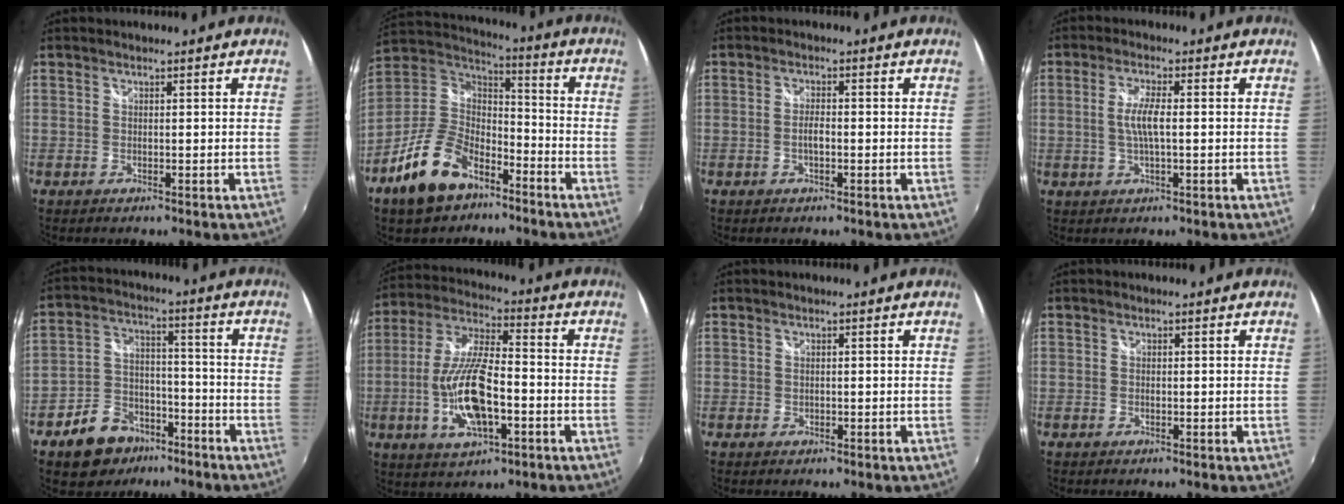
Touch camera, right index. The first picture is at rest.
{"total": 16.2, "force": [-9.6, 9.2, 9.3], "torque": [-0.203, 0.008, -0.166]}
{"total": 2.3, "force": [-0.6, 0.7, 2.1], "torque": [-0.040, 0.002, -0.013]}
{"total": 4.7, "force": [-0.1, 0.9, 4.6], "torque": [-0.089, -0.001, -0.001]}
{"total": 10.9, "force": [-7.3, 7.2, 3.8], "torque": [-0.094, 0.026, -0.110]}
{"total": 15.1, "force": [-4.1, 5.6, 13.4], "torque": [-0.280, -0.005, -0.074]}
{"total": 0.6, "force": [0.0, 0.6, 0.1], "torque": [0.000, -0.001, 0.000]}
{"total": 0.0}